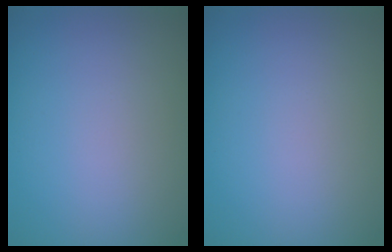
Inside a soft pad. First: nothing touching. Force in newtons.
{"total": 0.0}